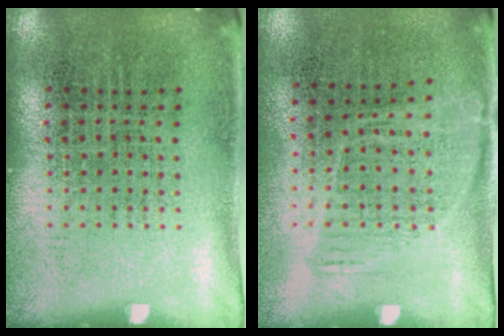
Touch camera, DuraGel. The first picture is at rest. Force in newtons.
{"total": 1.1, "press": 0.9, "slide": 0.7}